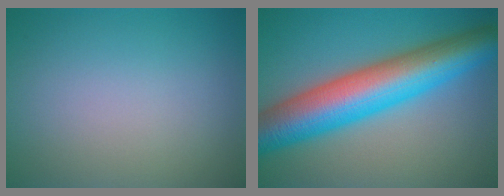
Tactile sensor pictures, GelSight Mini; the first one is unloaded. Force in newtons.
{"total": 11.2, "press": 11.2, "slide": 0.2}